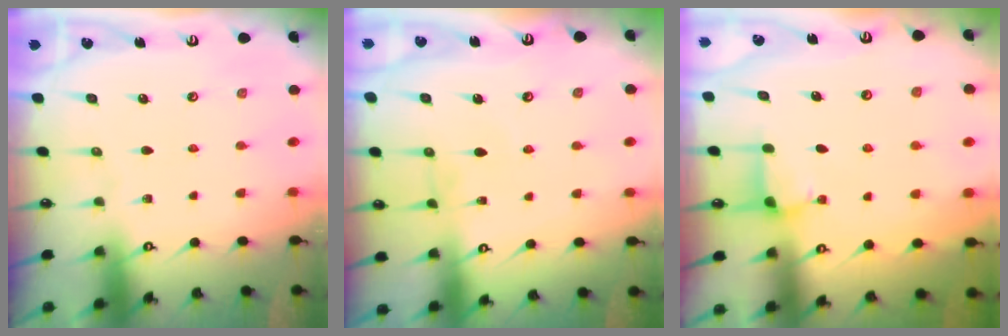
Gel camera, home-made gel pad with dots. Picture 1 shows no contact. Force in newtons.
{"total": 1.1, "press": 1.0, "slide": 0.2}
{"total": 3.7, "press": 3.7, "slide": 0.4}